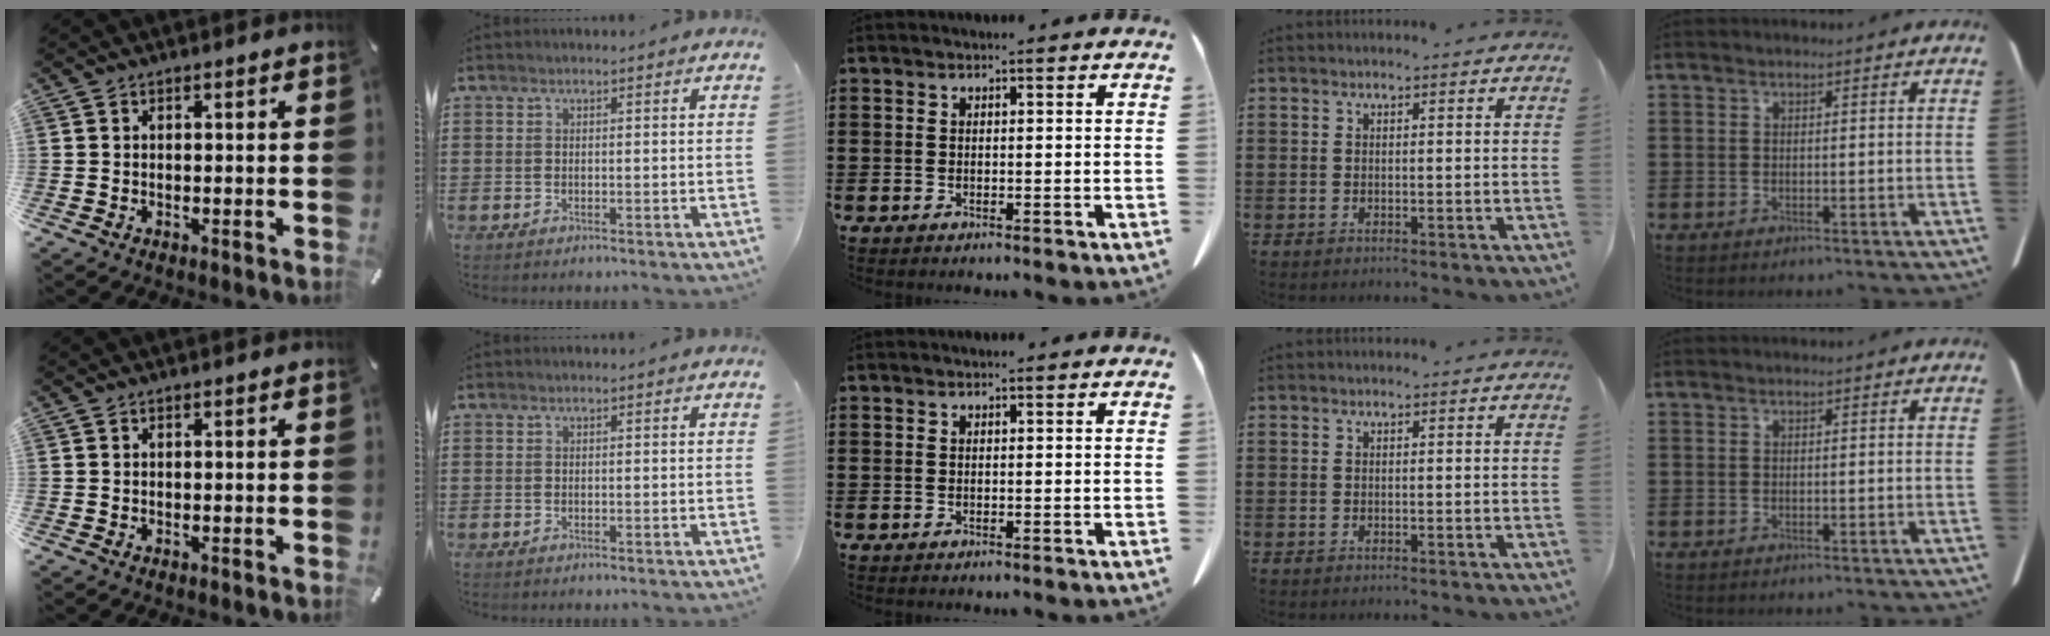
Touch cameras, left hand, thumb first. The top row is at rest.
{}